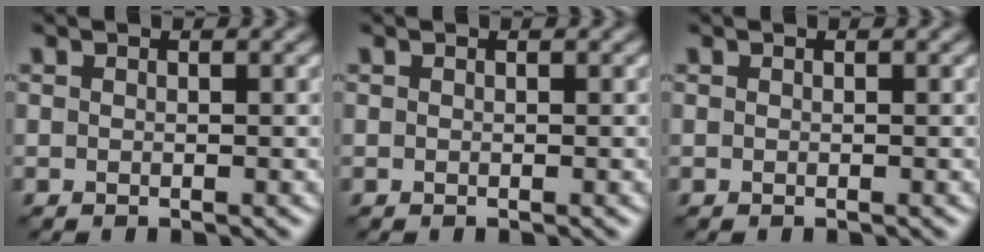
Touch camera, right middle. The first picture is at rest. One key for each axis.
{"total": 0.0}
{"total": 0.0}